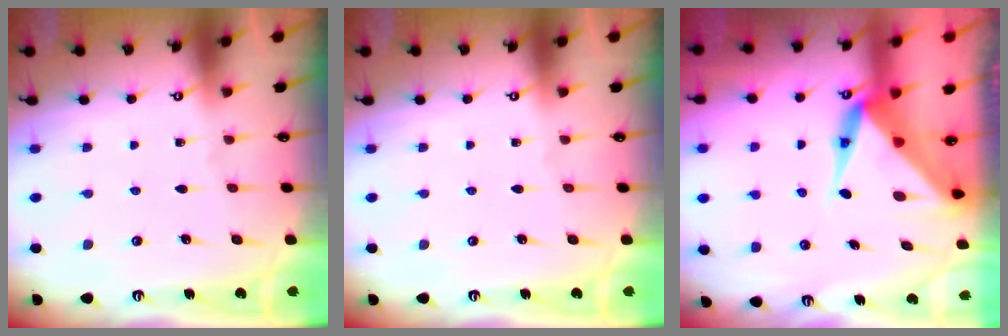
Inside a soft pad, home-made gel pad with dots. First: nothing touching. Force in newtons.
{"total": 0.0}
{"total": 8.7, "press": 8.6, "slide": 0.5}